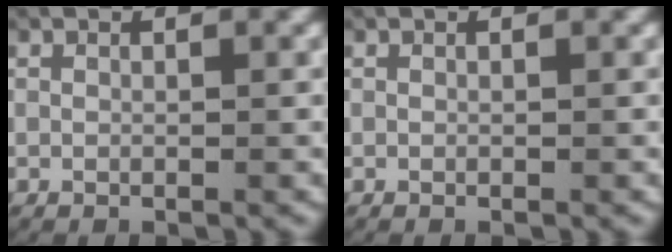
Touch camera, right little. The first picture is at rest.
{"total": 0.0}